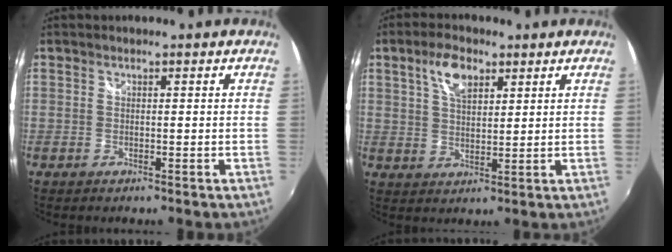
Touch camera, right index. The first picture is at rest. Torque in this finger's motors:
{"motor_torque": [0.11, 0.07, 0.12, 0.08]}